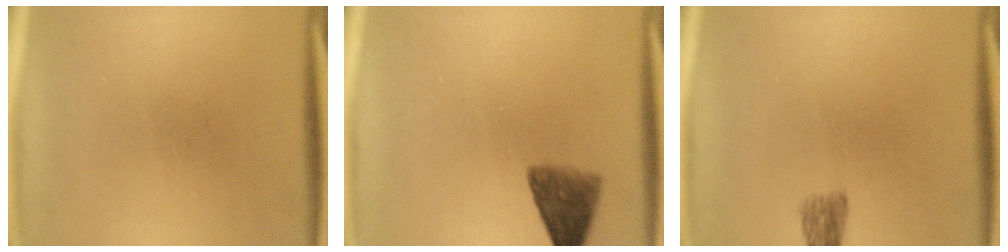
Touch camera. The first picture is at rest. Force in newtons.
{"total": 5.4}
{"total": 2.5}